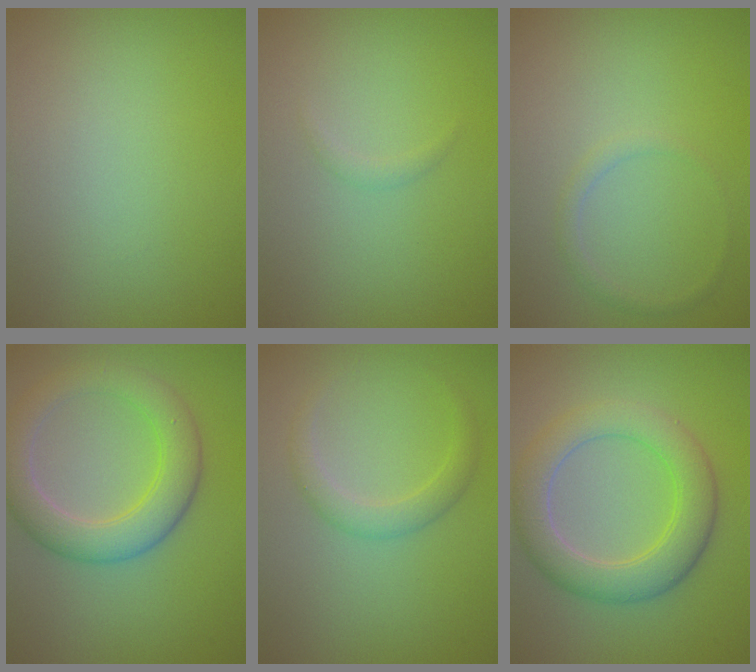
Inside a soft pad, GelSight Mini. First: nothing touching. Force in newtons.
{"total": 0.6, "press": 0.6, "slide": 0.0}
{"total": 0.9, "press": 0.9, "slide": 0.1}
{"total": 5.4, "press": 5.4, "slide": 0.3}
{"total": 2.0, "press": 2.0, "slide": 0.1}
{"total": 5.6, "press": 5.6, "slide": 0.3}